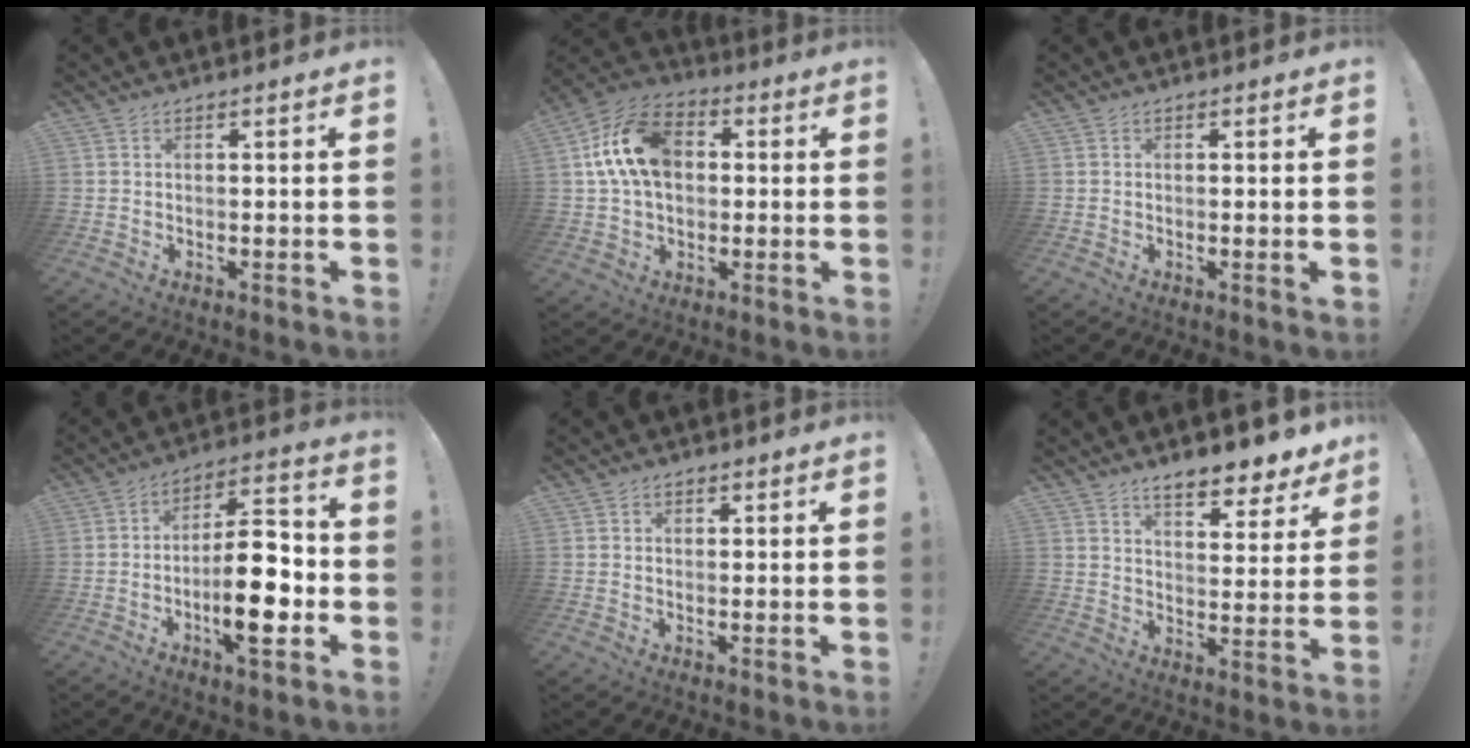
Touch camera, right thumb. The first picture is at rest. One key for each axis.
{"total": 17.1, "fx": 3.1, "fy": 12.1, "fz": 11.6, "tx": -0.199, "ty": 0.012, "tz": 0.063}
{"total": 1.2, "fx": 0.1, "fy": -0.2, "fz": 1.2, "tx": -0.018, "ty": -0.002, "tz": 0.001}
{"total": 17.4, "fx": -4.9, "fy": 5.9, "fz": 15.6, "tx": -0.255, "ty": 0.018, "tz": -0.078}
{"total": 1.4, "fx": 0.8, "fy": 1.1, "fz": 0.4, "tx": 0.007, "ty": -0.004, "tz": 0.012}
{"total": 9.3, "fx": 7.9, "fy": 2.6, "fz": 4.3, "tx": -0.056, "ty": -0.064, "tz": 0.138}